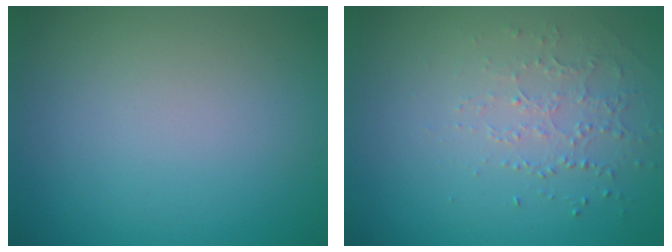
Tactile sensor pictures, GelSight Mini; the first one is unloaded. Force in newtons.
{"total": 1.3, "press": 1.0, "slide": 0.8}